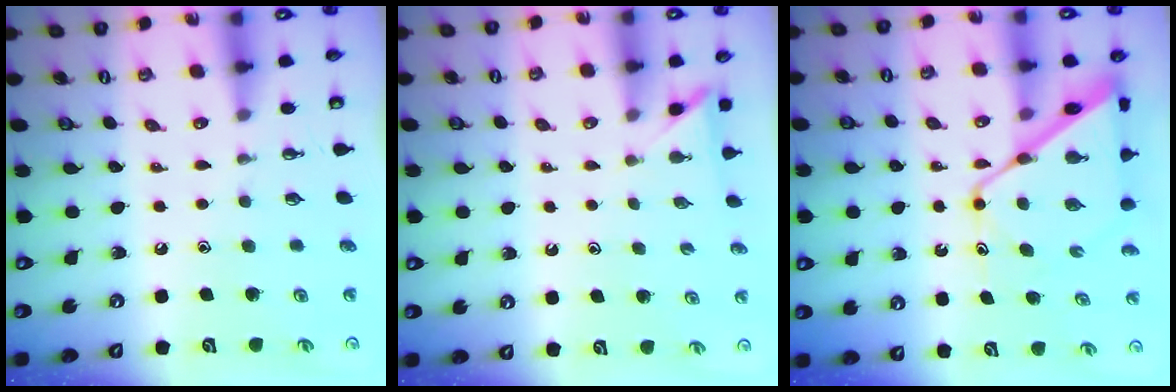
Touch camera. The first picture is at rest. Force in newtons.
{"total": 2.5, "press": 2.5, "slide": 0.3}
{"total": 12.7, "press": 12.7, "slide": 0.8}